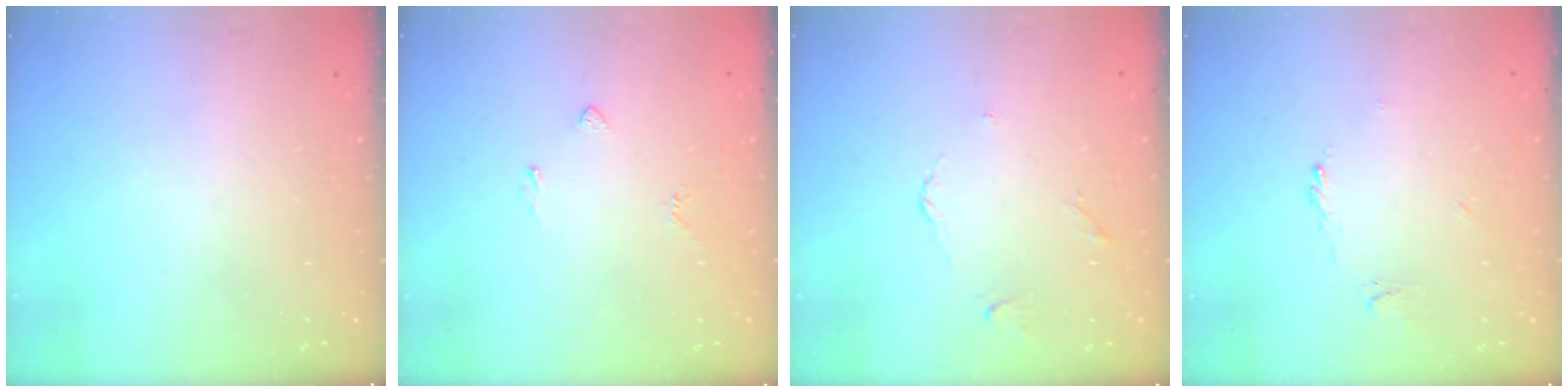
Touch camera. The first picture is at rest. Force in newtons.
{"total": 2.3, "press": 2.2, "slide": 0.6}
{"total": 2.7, "press": 2.7, "slide": 0.5}
{"total": 1.1, "press": 1.1, "slide": 0.4}